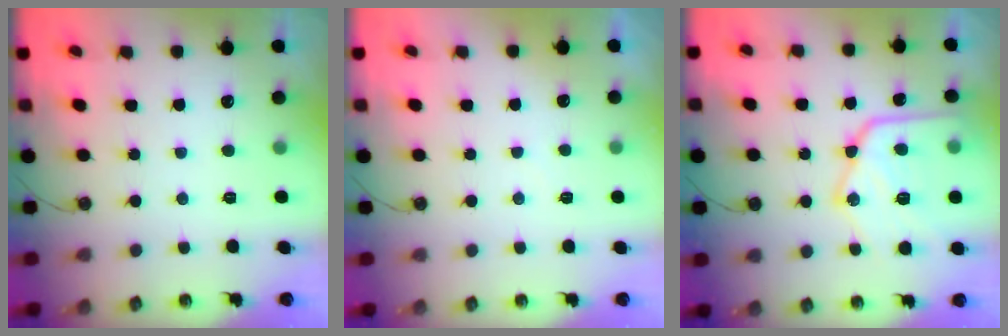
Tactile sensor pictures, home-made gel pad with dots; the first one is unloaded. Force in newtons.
{"total": 2.9, "press": 2.9, "slide": 0.5}
{"total": 21.2, "press": 21.2, "slide": 1.5}